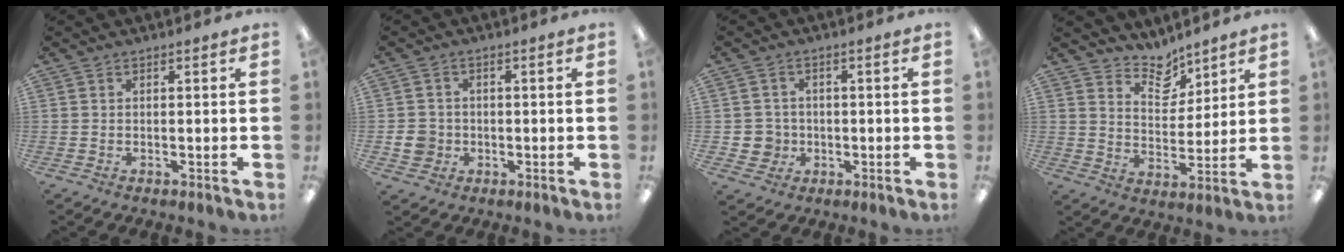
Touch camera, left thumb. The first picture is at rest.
{"total": 4.8, "force": [-0.6, 4.7, 1.0], "torque": [-0.020, 0.008, -0.010]}
{"total": 4.4, "force": [-0.7, 4.3, 0.7], "torque": [-0.009, 0.008, -0.011]}
{"total": 8.5, "force": [7.3, 3.9, 1.9], "torque": [-0.027, -0.053, 0.133]}